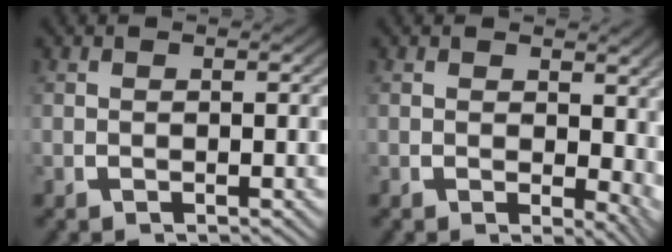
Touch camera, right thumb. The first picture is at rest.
{"total": 3.1, "force": [0.9, 1.9, 2.3], "torque": [-0.012, -0.012, 0.018]}